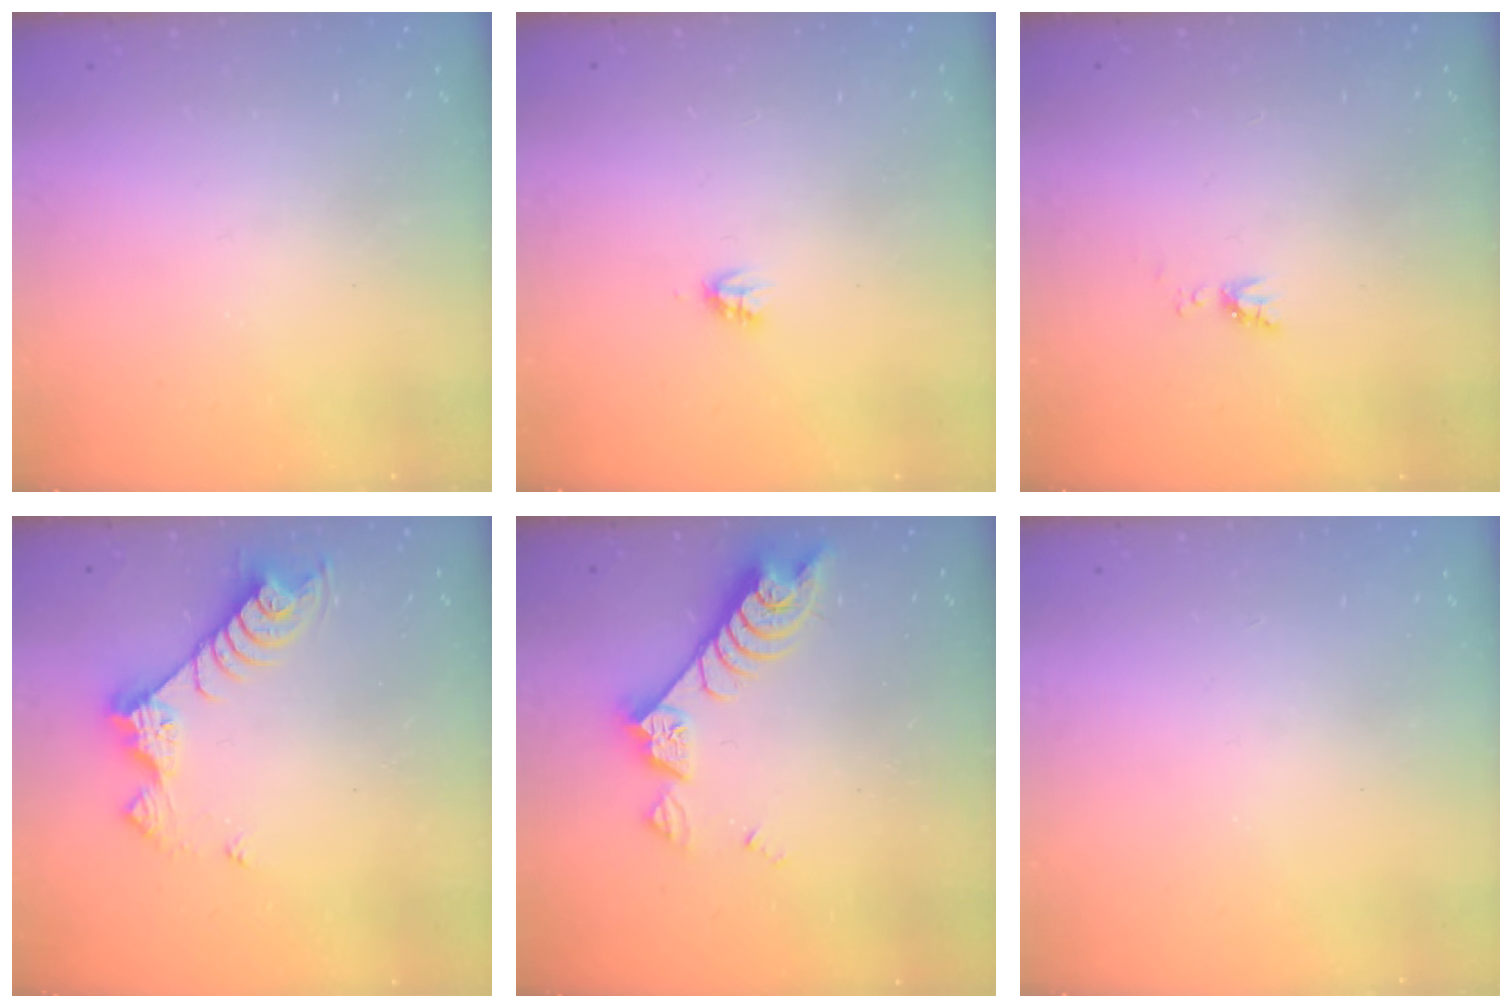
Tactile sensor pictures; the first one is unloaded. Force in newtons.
{"total": 2.7, "press": 2.7, "slide": 0.2}
{"total": 3.7, "press": 3.6, "slide": 0.7}
{"total": 9.3, "press": 9.3, "slide": 0.4}
{"total": 8.3, "press": 8.2, "slide": 1.3}
{"total": 1.1, "press": 1.1, "slide": 0.1}